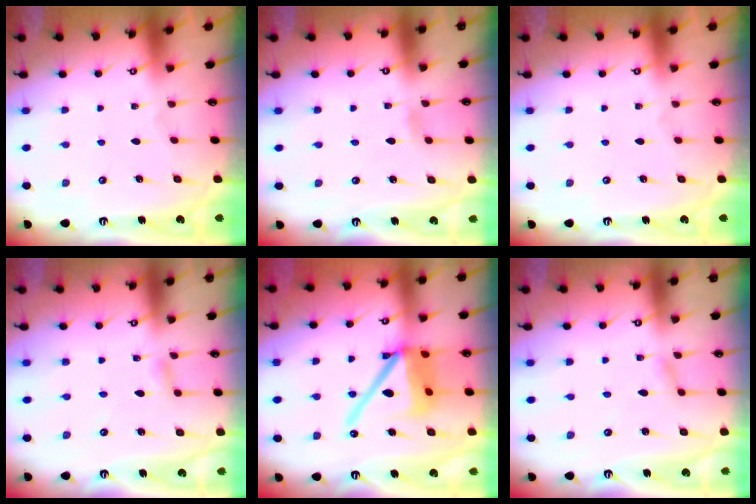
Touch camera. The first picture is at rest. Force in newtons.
{"total": 2.8, "press": 2.8, "slide": 0.2}
{"total": 0.0}
{"total": 3.0, "press": 2.9, "slide": 0.4}
{"total": 16.3, "press": 16.2, "slide": 1.9}
{"total": 2.5, "press": 2.5, "slide": 0.2}